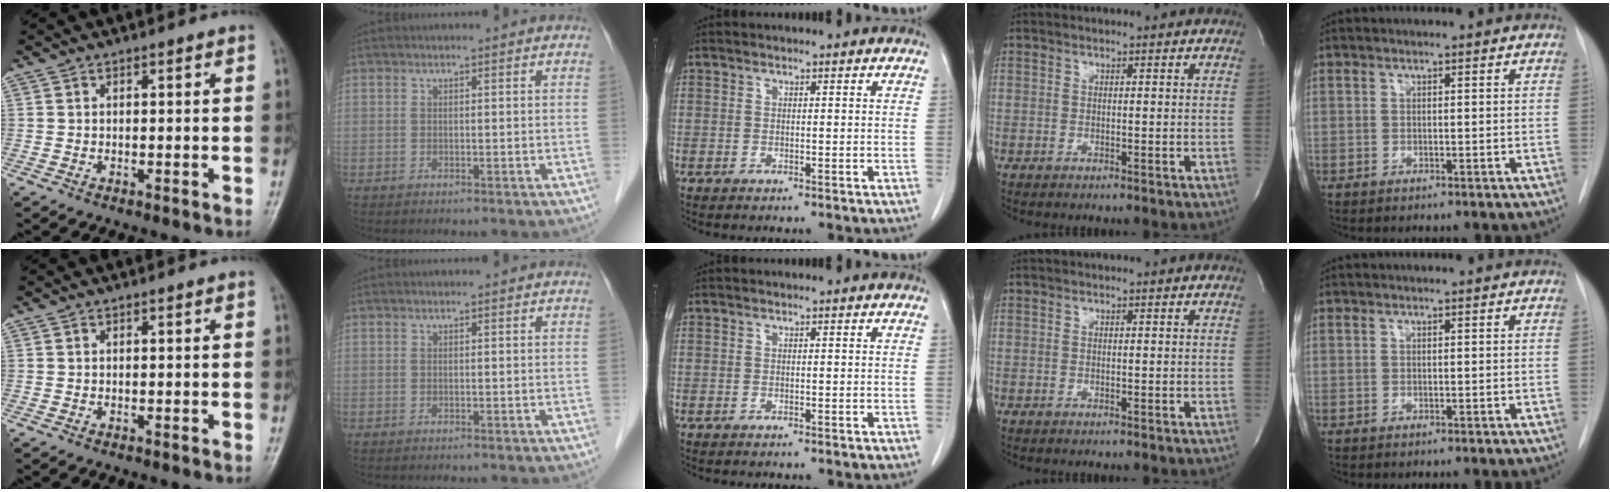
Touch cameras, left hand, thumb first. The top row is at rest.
{}